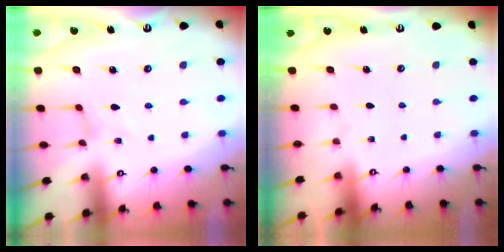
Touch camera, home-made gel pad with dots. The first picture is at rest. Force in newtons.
{"total": 0.0}